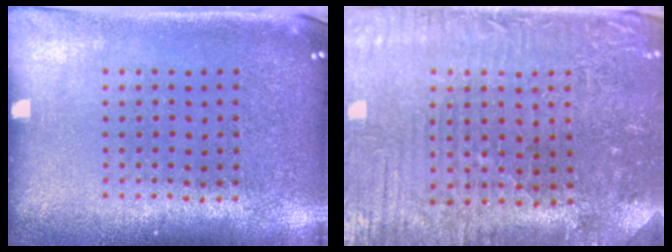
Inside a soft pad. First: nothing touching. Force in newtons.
{"total": 2.0, "press": 1.9, "slide": 0.4}